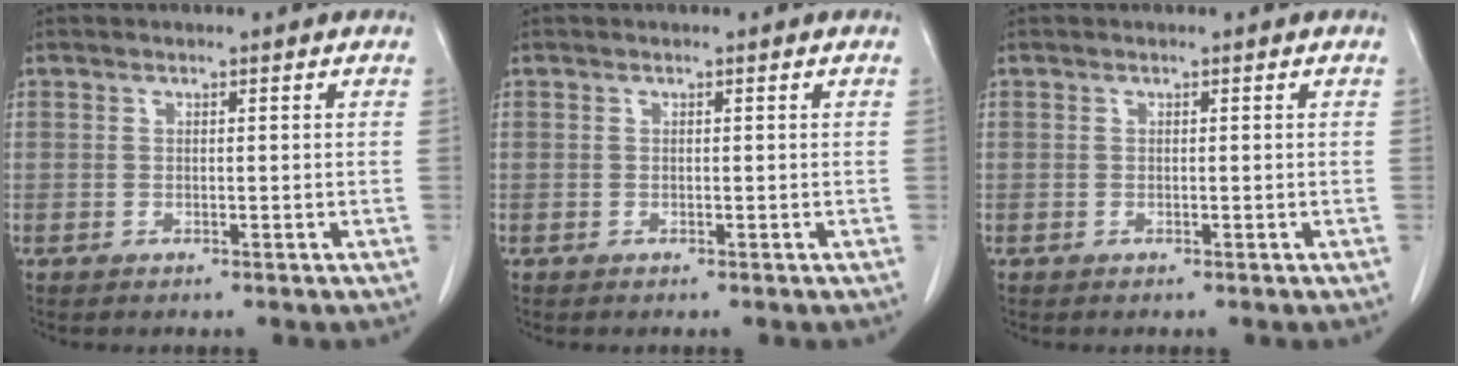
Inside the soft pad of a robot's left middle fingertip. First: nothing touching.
{"total": 0.0}
{"total": 0.0}